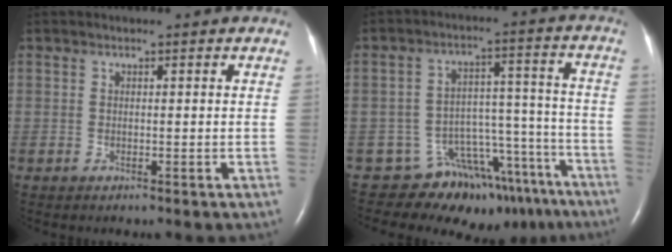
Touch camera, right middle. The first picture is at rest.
{"total": 14.0, "force": [-11.6, 7.1, 3.2], "torque": [-0.011, 0.074, -0.155]}